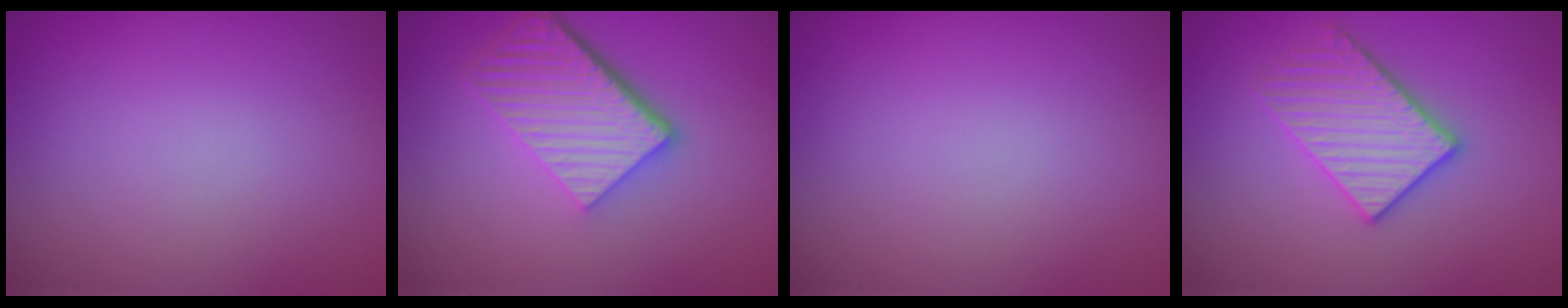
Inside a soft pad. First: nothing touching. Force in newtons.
{"total": 5.9, "press": 4.0, "slide": 4.3}
{"total": 0.0}
{"total": 3.3, "press": 3.1, "slide": 1.1}